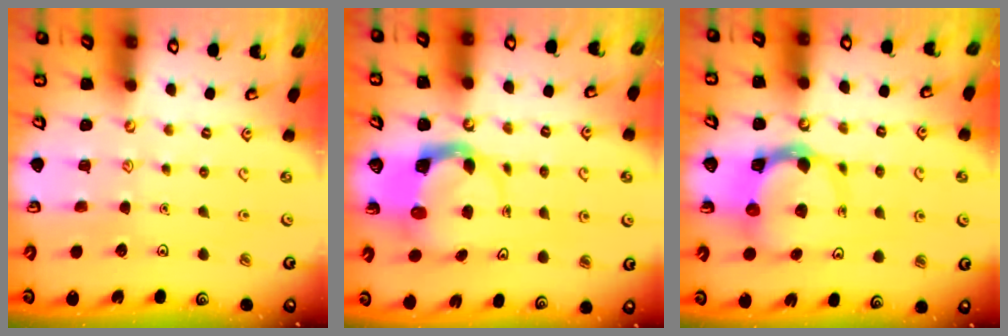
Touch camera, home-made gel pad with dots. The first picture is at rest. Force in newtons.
{"total": 3.7, "press": 3.7, "slide": 0.5}
{"total": 6.3, "press": 6.2, "slide": 1.1}